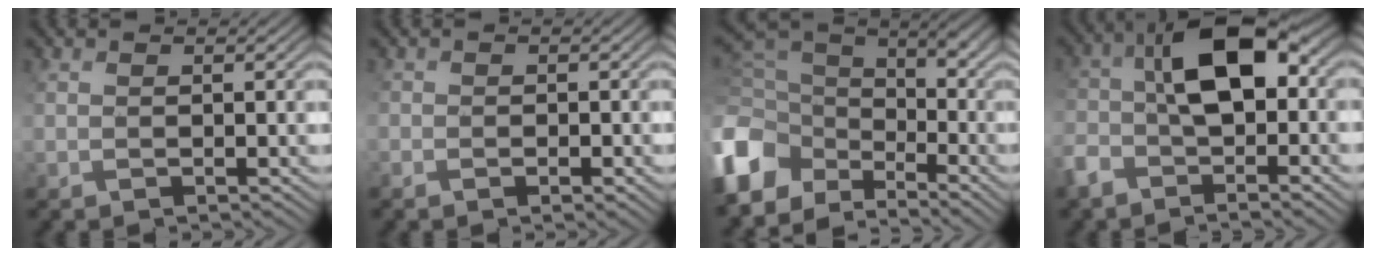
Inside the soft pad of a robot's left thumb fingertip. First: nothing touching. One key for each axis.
{"total": 2.1, "fx": -1.0, "fy": 1.4, "fz": 1.2, "tx": -0.023, "ty": -0.010, "tz": -0.014}
{"total": 11.8, "fx": -5.9, "fy": 7.9, "fz": 6.5, "tx": -0.189, "ty": -0.020, "tz": -0.113}
{"total": 11.5, "fx": -2.0, "fy": 5.8, "fz": 9.7, "tx": -0.193, "ty": 0.000, "tz": -0.050}